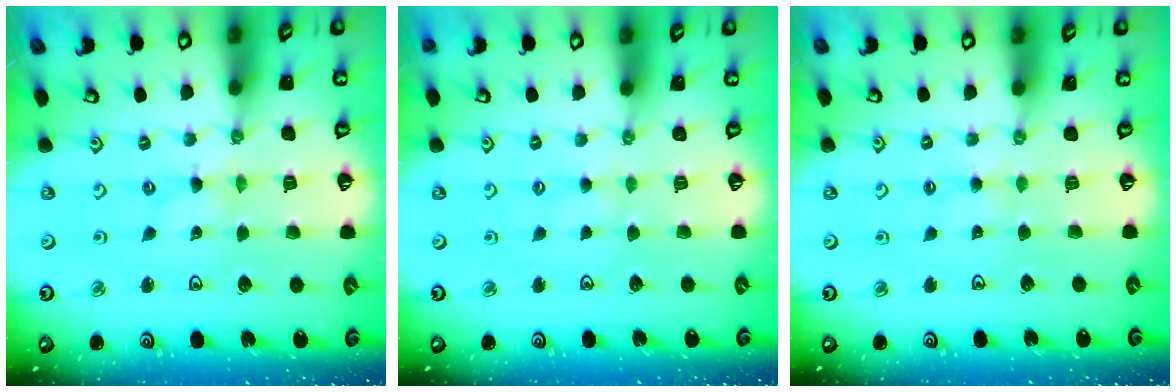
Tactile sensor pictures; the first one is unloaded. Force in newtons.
{"total": 1.2, "press": 1.1, "slide": 0.3}
{"total": 1.4, "press": 1.4, "slide": 0.3}